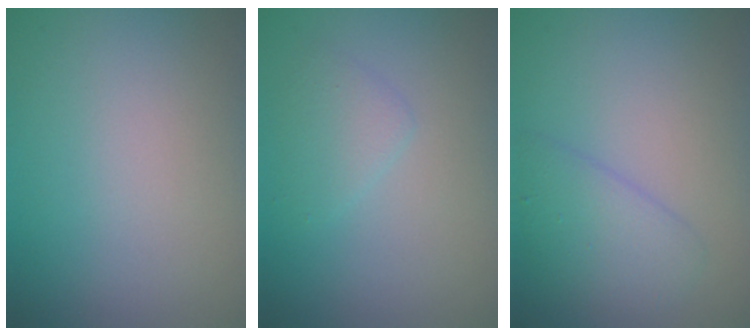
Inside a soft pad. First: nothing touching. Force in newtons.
{"total": 1.6, "press": 1.6, "slide": 0.1}
{"total": 2.7, "press": 2.7, "slide": 0.1}